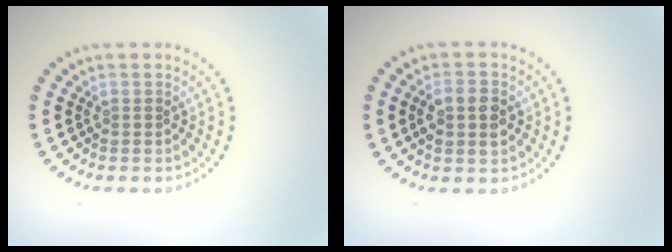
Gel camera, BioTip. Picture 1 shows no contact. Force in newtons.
{"total": 2.9, "press": 2.9, "slide": 0.2}